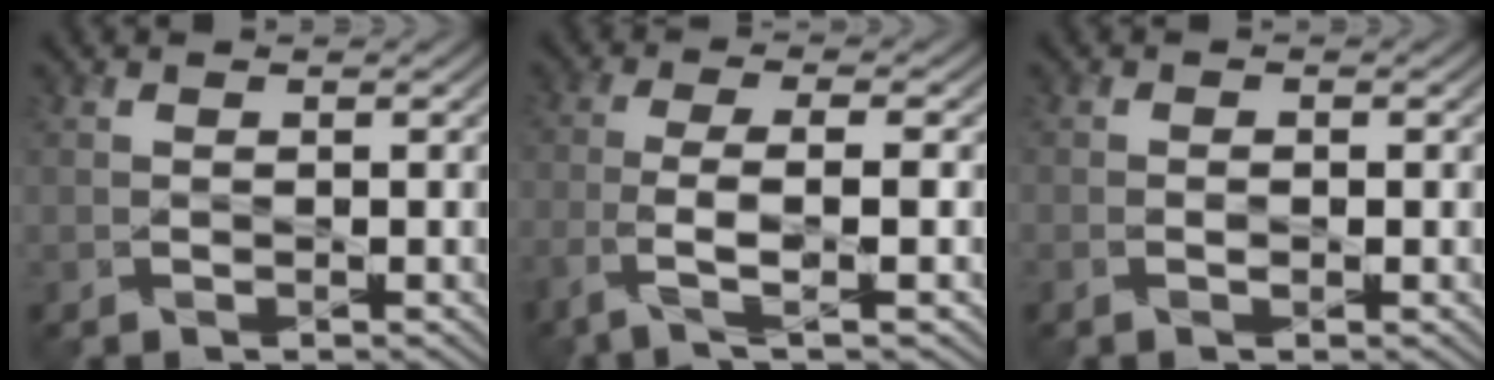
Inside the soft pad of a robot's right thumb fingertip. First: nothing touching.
{"total": 6.2, "force": [-2.4, 1.2, 5.5], "torque": [-0.104, 0.003, -0.059]}
{"total": 1.2, "force": [-0.4, 0.5, 1.0], "torque": [-0.018, 0.001, -0.007]}